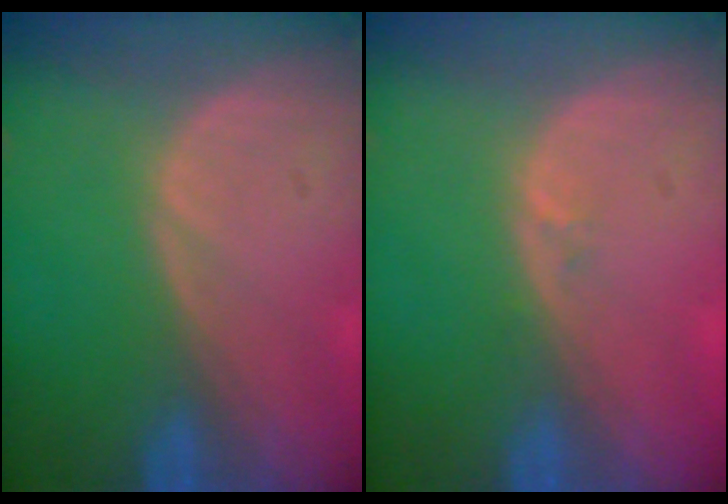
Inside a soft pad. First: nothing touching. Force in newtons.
{"total": 0.6, "press": 0.5, "slide": 0.4}